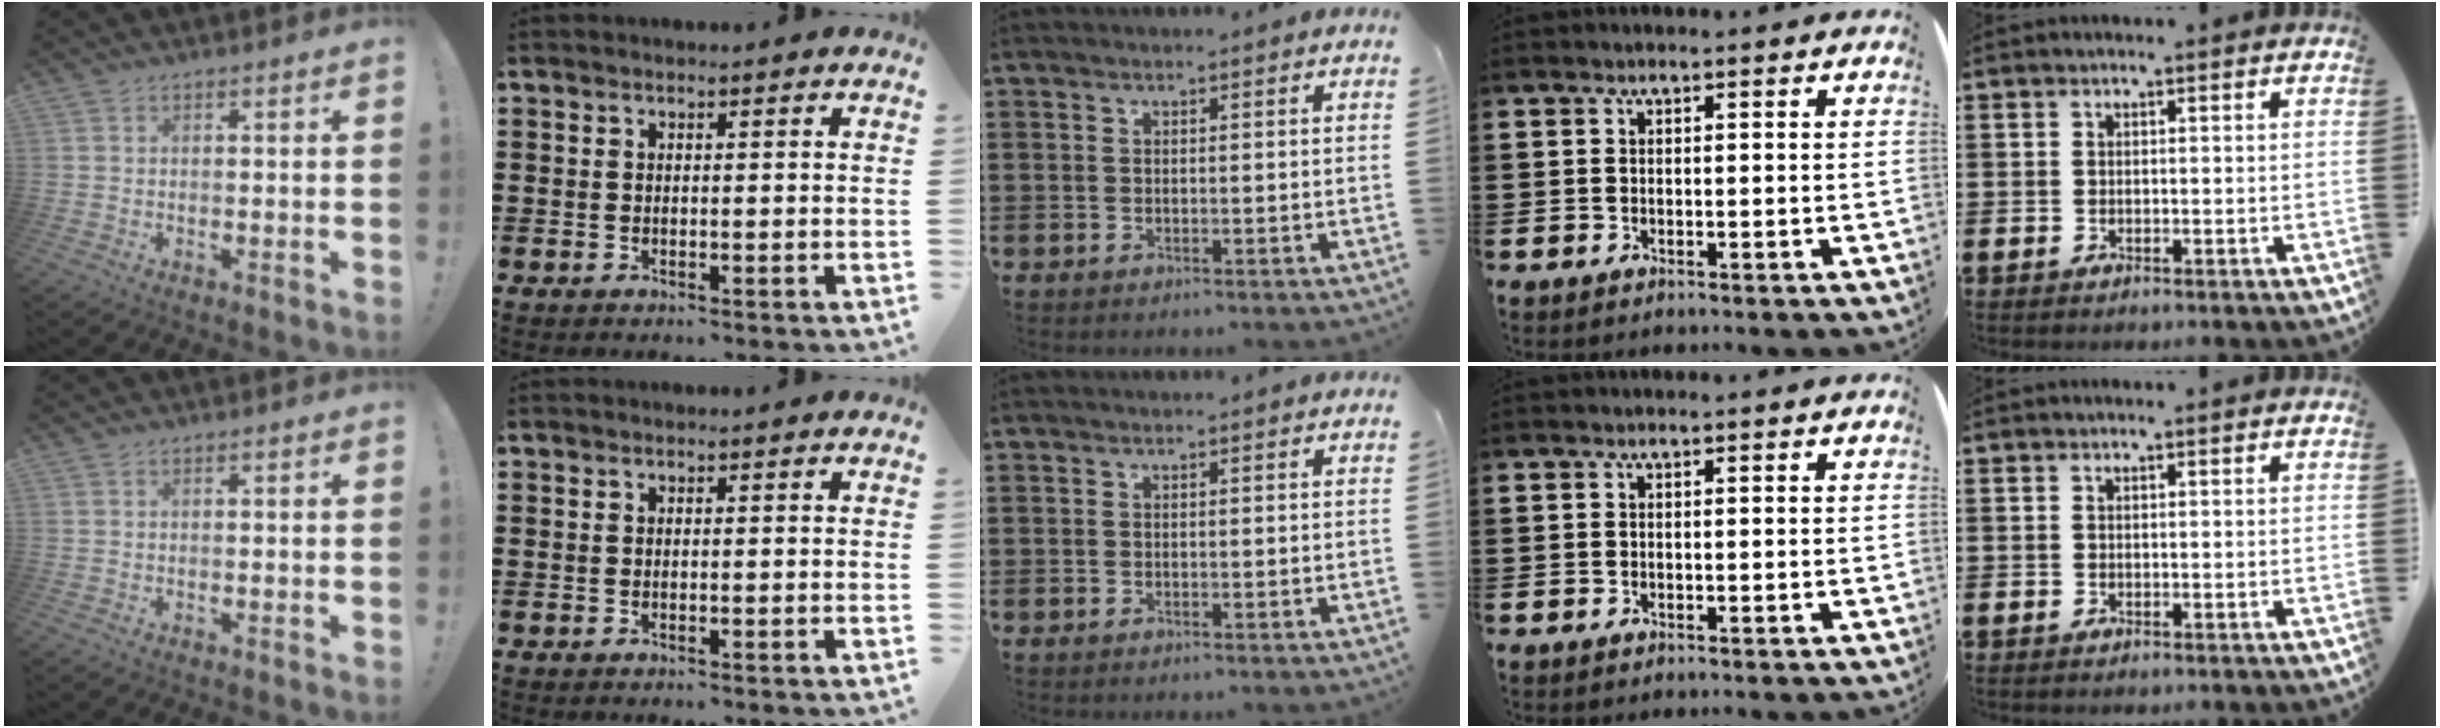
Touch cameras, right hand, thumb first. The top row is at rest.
{}